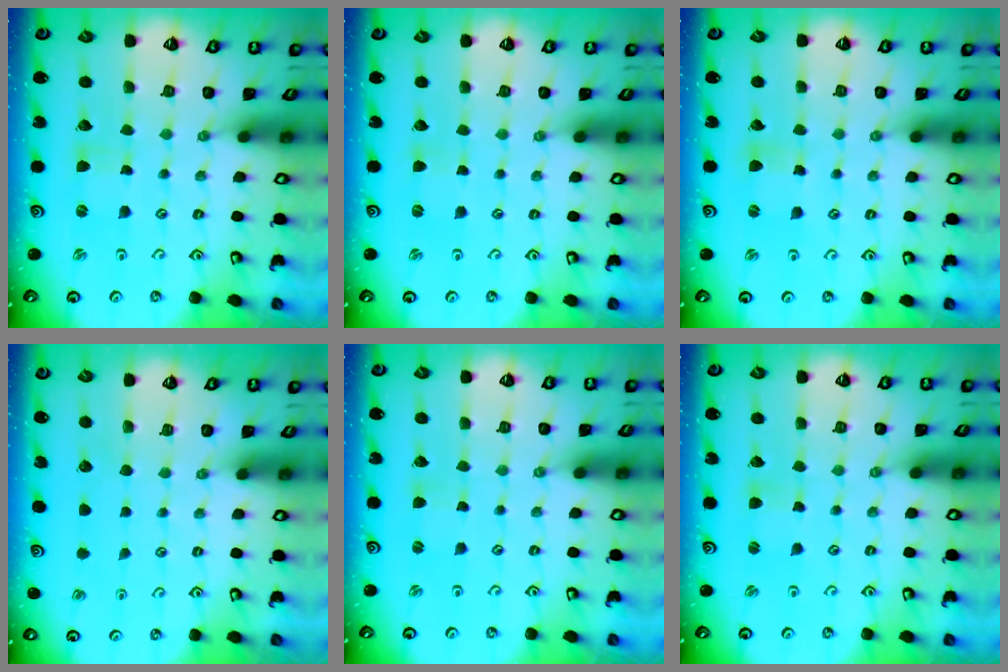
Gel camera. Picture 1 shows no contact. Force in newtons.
{"total": 1.1, "press": 1.0, "slide": 0.4}
{"total": 2.5, "press": 2.5, "slide": 0.2}
{"total": 0.0}
{"total": 0.0}
{"total": 1.8, "press": 1.8, "slide": 0.3}